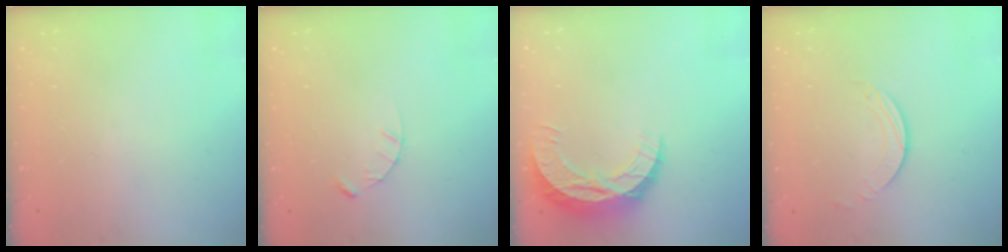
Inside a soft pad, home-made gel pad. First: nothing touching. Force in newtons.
{"total": 2.4, "press": 2.4, "slide": 0.3}
{"total": 10.4, "press": 10.4, "slide": 0.6}
{"total": 2.0, "press": 2.0, "slide": 0.2}